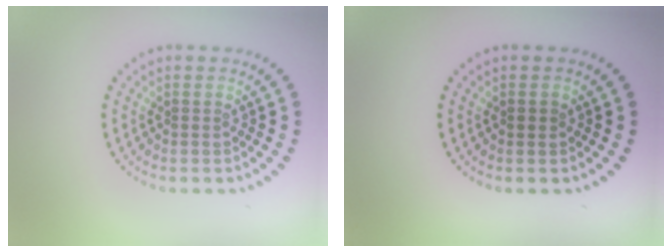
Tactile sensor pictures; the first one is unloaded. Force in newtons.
{"total": 0.8, "press": 0.8, "slide": 0.0}